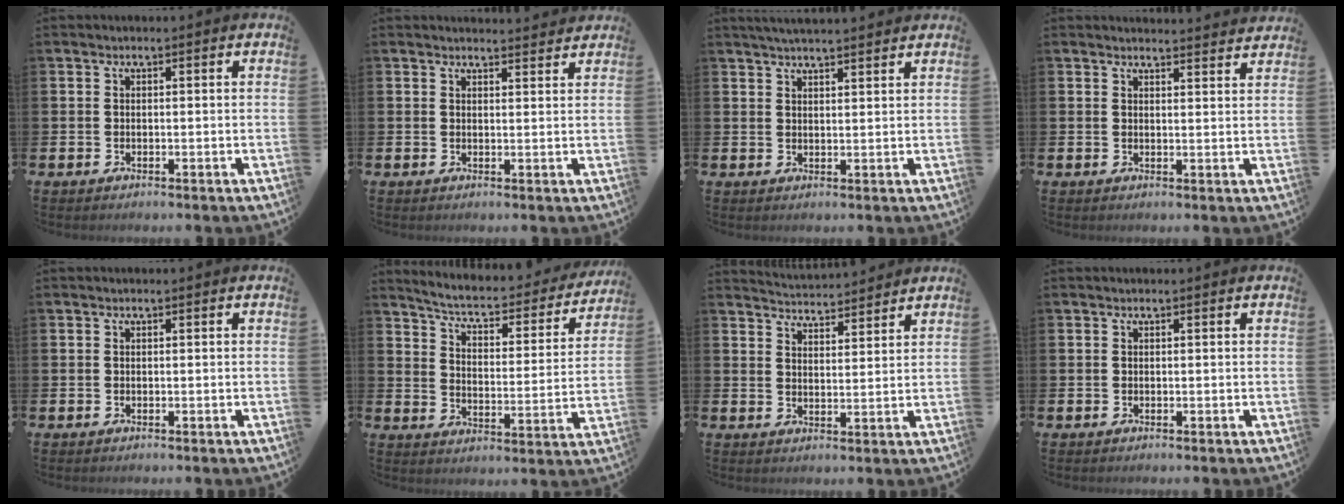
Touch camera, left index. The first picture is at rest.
{"total": 2.1, "force": [2.1, 0.2, 0.0], "torque": [0.005, -0.014, 0.037]}
{"total": 3.2, "force": [3.2, 0.0, 0.7], "torque": [-0.020, -0.008, 0.058]}
{"total": 2.7, "force": [2.7, 0.0, -0.2], "torque": [0.009, -0.020, 0.046]}
{"total": 0.0}
{"total": 5.3, "force": [4.8, 1.2, 1.9], "torque": [-0.058, -0.042, 0.072]}
{"total": 4.3, "force": [4.3, 0.1, -0.3], "torque": [-0.007, -0.030, 0.077]}
{"total": 0.0}